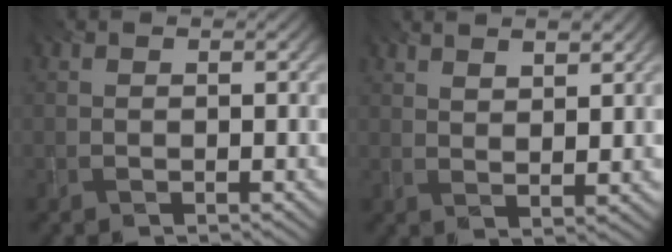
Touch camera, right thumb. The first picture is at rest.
{"total": 3.9, "force": [2.8, 0.9, 2.6], "torque": [-0.040, -0.013, 0.056]}